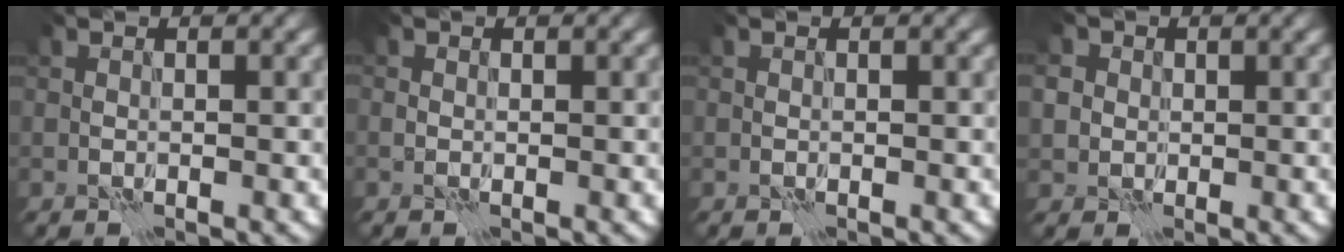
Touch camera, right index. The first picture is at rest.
{"total": 0.0}
{"total": 0.0}
{"total": 4.0, "force": [0.6, 3.8, 1.2], "torque": [-0.034, 0.013, -0.005]}